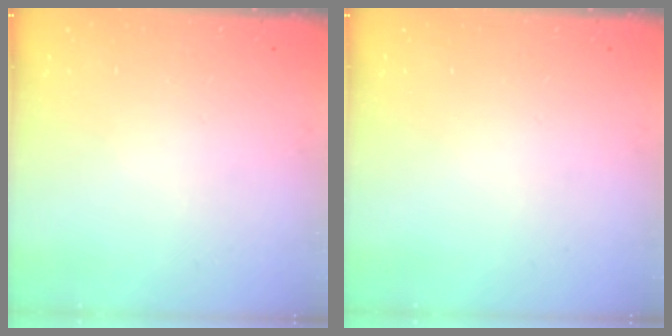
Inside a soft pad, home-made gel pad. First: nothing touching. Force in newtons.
{"total": 0.0}